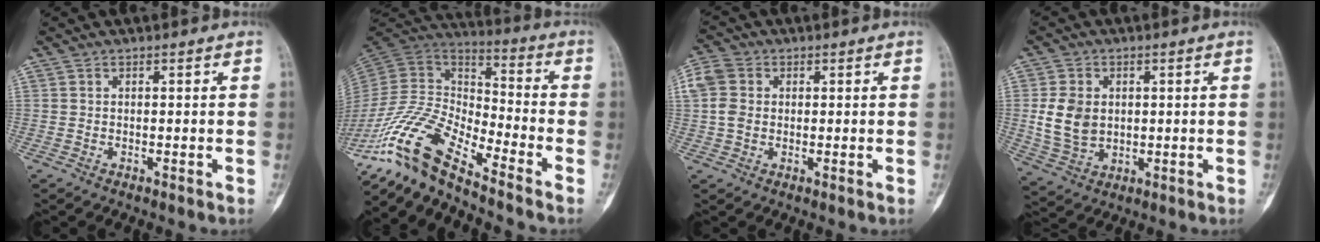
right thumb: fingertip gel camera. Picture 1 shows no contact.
{"total": 14.3, "force": [-12.0, 2.6, 7.3], "torque": [-0.151, 0.080, -0.241]}
{"total": 5.5, "force": [0.7, 4.5, 3.2], "torque": [-0.074, 0.012, 0.008]}
{"total": 8.6, "force": [0.8, 6.5, 5.6], "torque": [-0.090, -0.006, 0.025]}